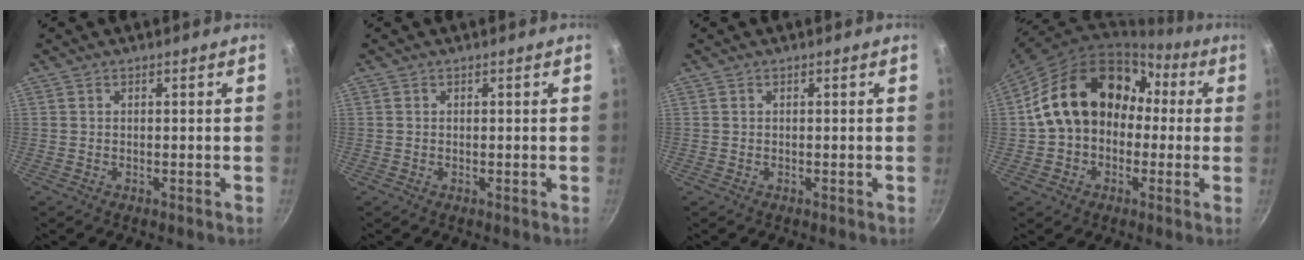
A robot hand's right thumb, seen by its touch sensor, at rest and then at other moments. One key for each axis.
{"total": 0.0}
{"total": 0.0}
{"total": 19.2, "fx": 1.3, "fy": 14.9, "fz": 12.0, "tx": -0.162, "ty": 0.067, "tz": 0.019}